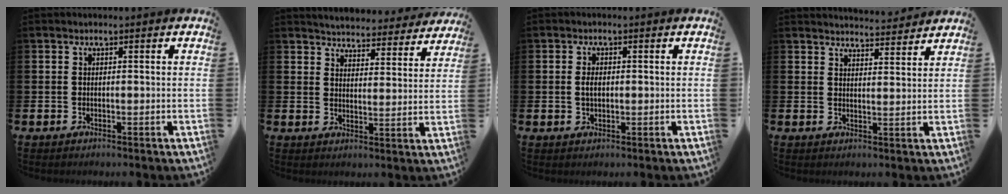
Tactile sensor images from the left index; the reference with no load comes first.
{"total": 4.7, "force": [4.7, 0.6, 0.0], "torque": [-0.006, -0.043, 0.078]}
{"total": 2.2, "force": [0.1, 1.2, 1.8], "torque": [-0.024, 0.002, -0.002]}
{"total": 4.3, "force": [4.2, 0.0, -0.1], "torque": [0.006, -0.033, 0.074]}